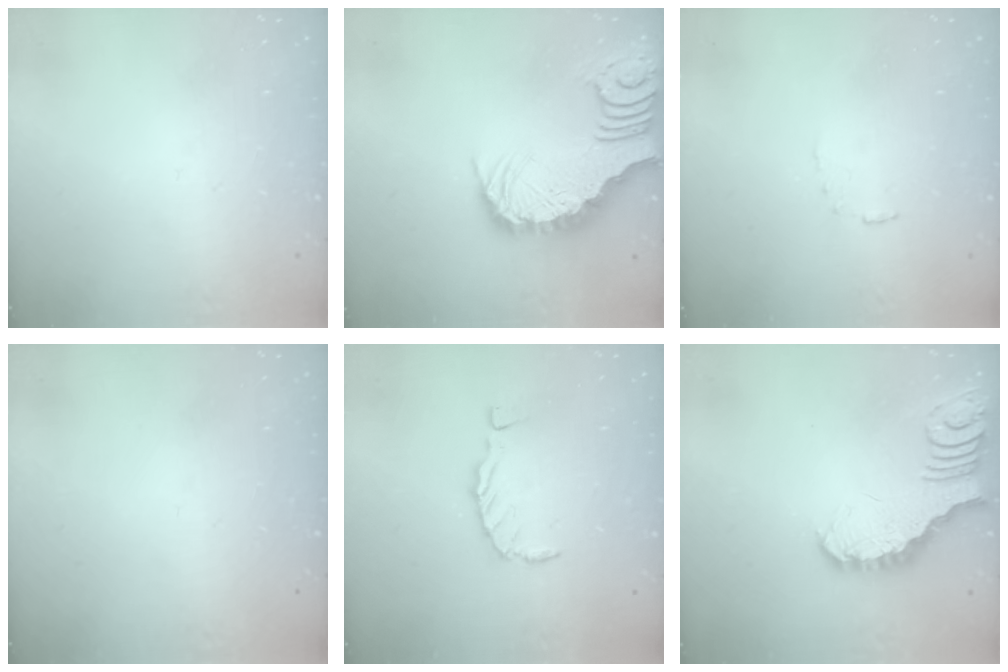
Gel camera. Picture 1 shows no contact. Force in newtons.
{"total": 3.8, "press": 3.7, "slide": 0.7}
{"total": 3.7, "press": 3.7, "slide": 0.5}
{"total": 0.0}
{"total": 0.0}
{"total": 3.6, "press": 3.5, "slide": 0.6}